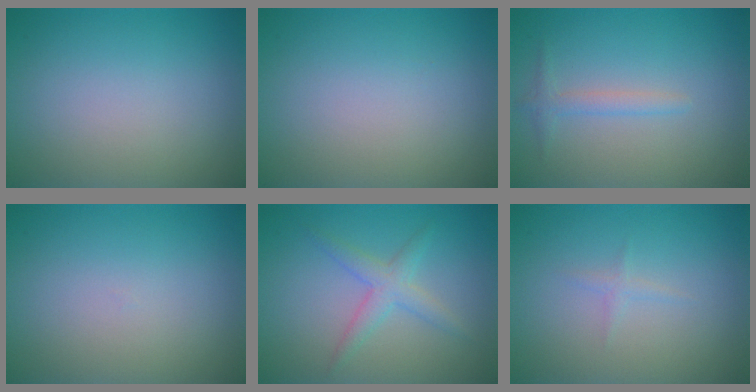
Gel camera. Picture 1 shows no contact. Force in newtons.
{"total": 0.0}
{"total": 1.4, "press": 1.4, "slide": 0.0}
{"total": 0.0}
{"total": 2.4, "press": 2.4, "slide": 0.1}
{"total": 0.8, "press": 0.8, "slide": 0.1}